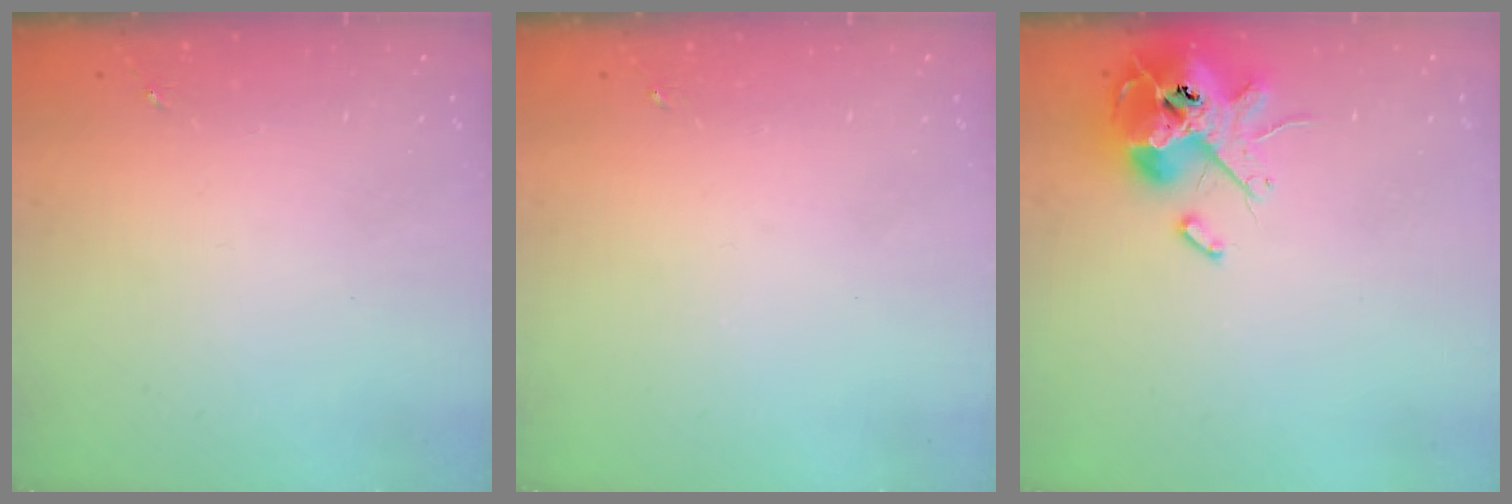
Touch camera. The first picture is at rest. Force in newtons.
{"total": 0.0}
{"total": 14.3, "press": 14.0, "slide": 2.5}